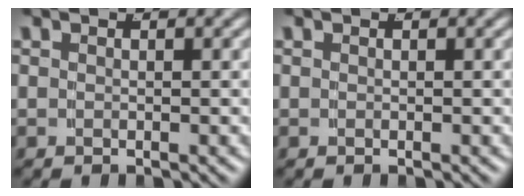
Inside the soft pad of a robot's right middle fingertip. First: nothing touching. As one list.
[{"total": 0.0}]